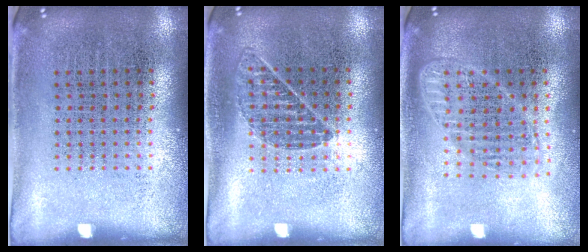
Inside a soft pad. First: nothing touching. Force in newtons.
{"total": 0.8, "press": 0.8, "slide": 0.2}
{"total": 1.7, "press": 1.4, "slide": 0.9}